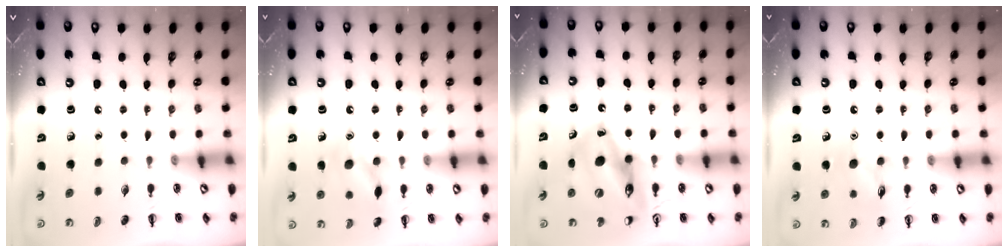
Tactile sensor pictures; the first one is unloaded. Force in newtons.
{"total": 11.4, "press": 11.4, "slide": 0.5}
{"total": 16.9, "press": 16.3, "slide": 4.5}
{"total": 8.7, "press": 8.7, "slide": 0.5}